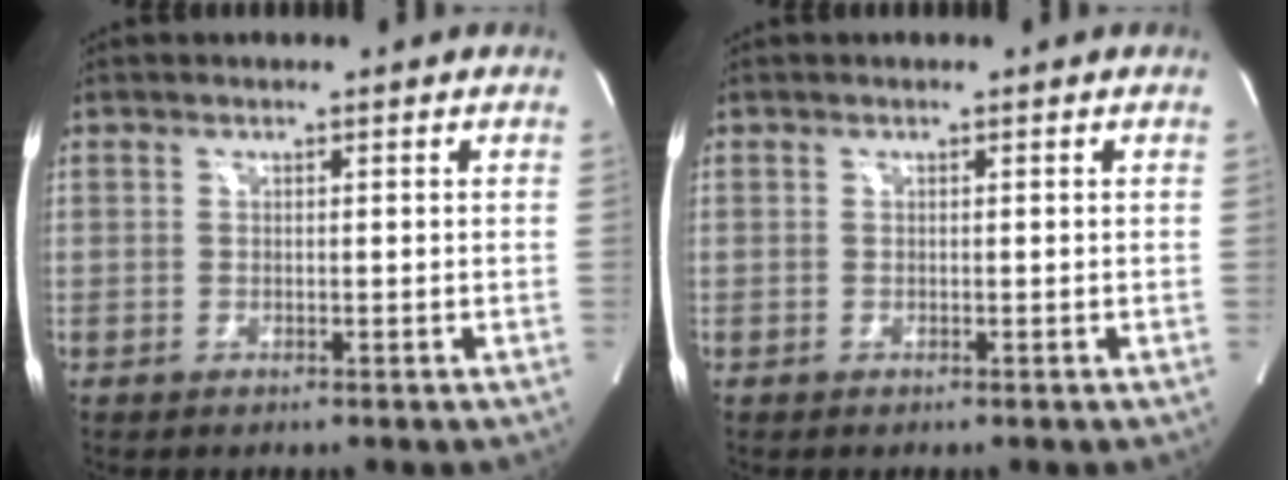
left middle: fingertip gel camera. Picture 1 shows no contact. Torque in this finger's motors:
{"motor_torque": [0.00, 0.00, -0.01, 0.00]}